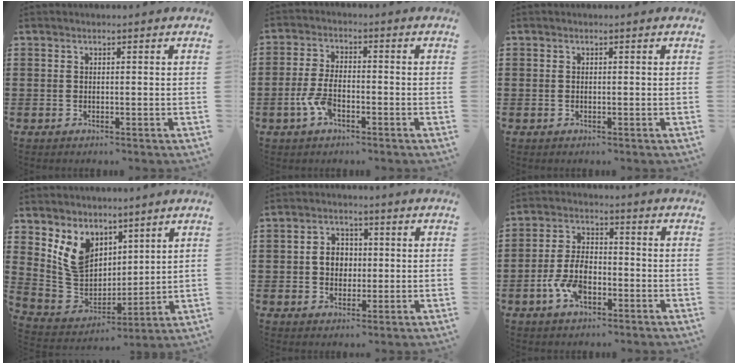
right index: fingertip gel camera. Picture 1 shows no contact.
{"total": 5.5, "force": [-2.2, 2.3, 4.4], "torque": [-0.109, -0.005, -0.047]}
{"total": 0.0}
{"total": 8.4, "force": [4.5, 6.5, 2.7], "torque": [-0.098, -0.012, 0.091]}
{"total": 4.1, "force": [-0.1, 3.4, 2.2], "torque": [-0.053, 0.012, -0.007]}
{"total": 7.0, "force": [-2.8, 3.7, 5.2], "torque": [-0.129, -0.002, -0.058]}